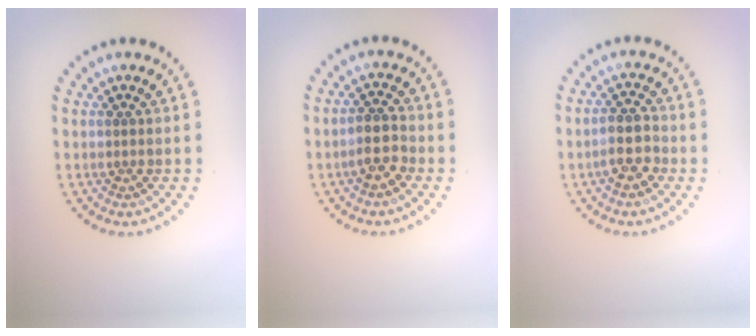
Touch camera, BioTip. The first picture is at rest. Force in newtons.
{"total": 2.7, "press": 2.5, "slide": 1.0}
{"total": 2.8, "press": 2.7, "slide": 0.9}